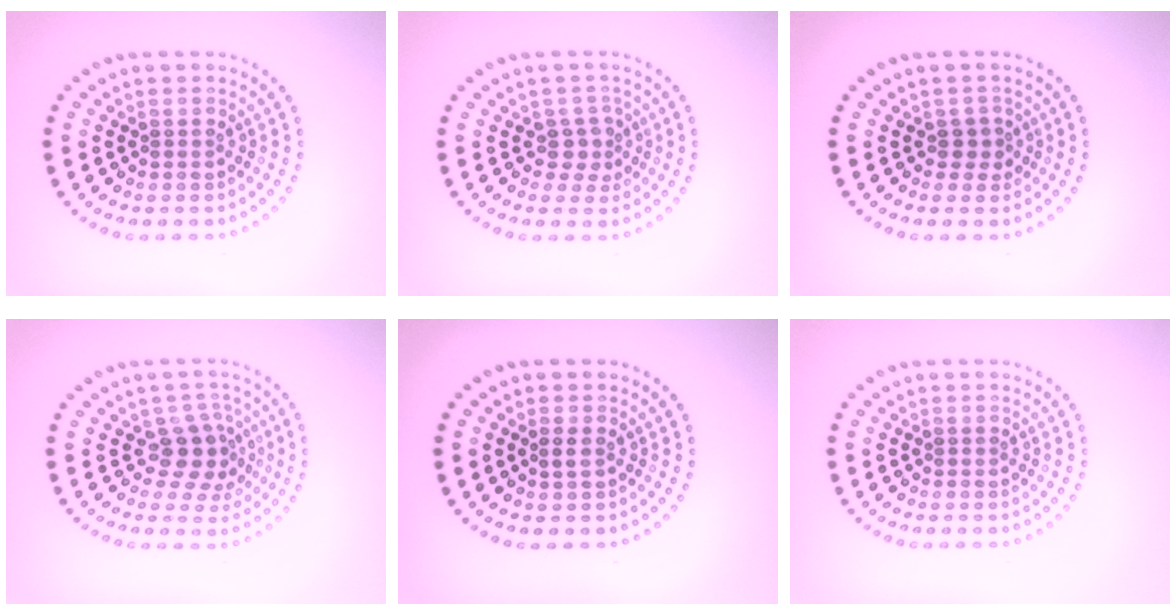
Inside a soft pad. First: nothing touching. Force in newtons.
{"total": 1.9, "press": 1.4, "slide": 1.3}
{"total": 1.5, "press": 1.0, "slide": 1.0}
{"total": 3.3, "press": 2.6, "slide": 2.1}
{"total": 0.7, "press": 0.7, "slide": 0.1}
{"total": 0.0}